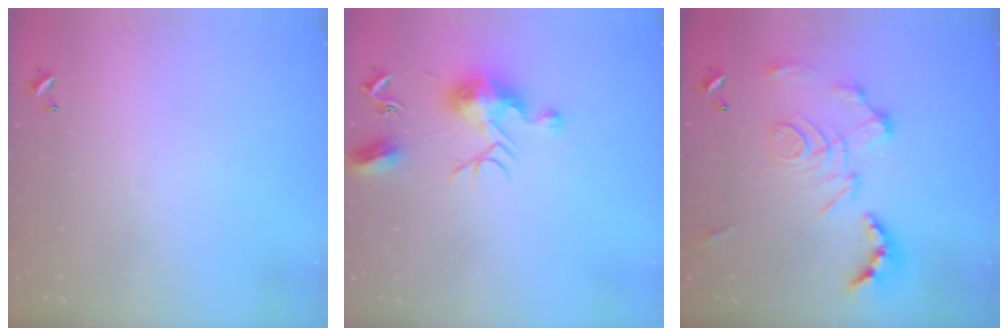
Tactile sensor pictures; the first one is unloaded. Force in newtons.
{"total": 12.0, "press": 12.0, "slide": 0.5}
{"total": 3.4, "press": 2.7, "slide": 2.0}